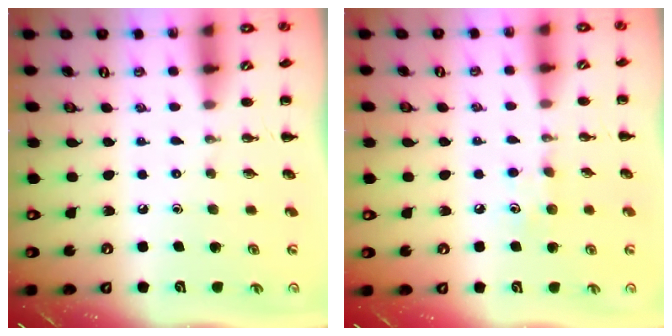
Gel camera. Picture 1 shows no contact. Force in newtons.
{"total": 7.1, "press": 6.9, "slide": 1.7}